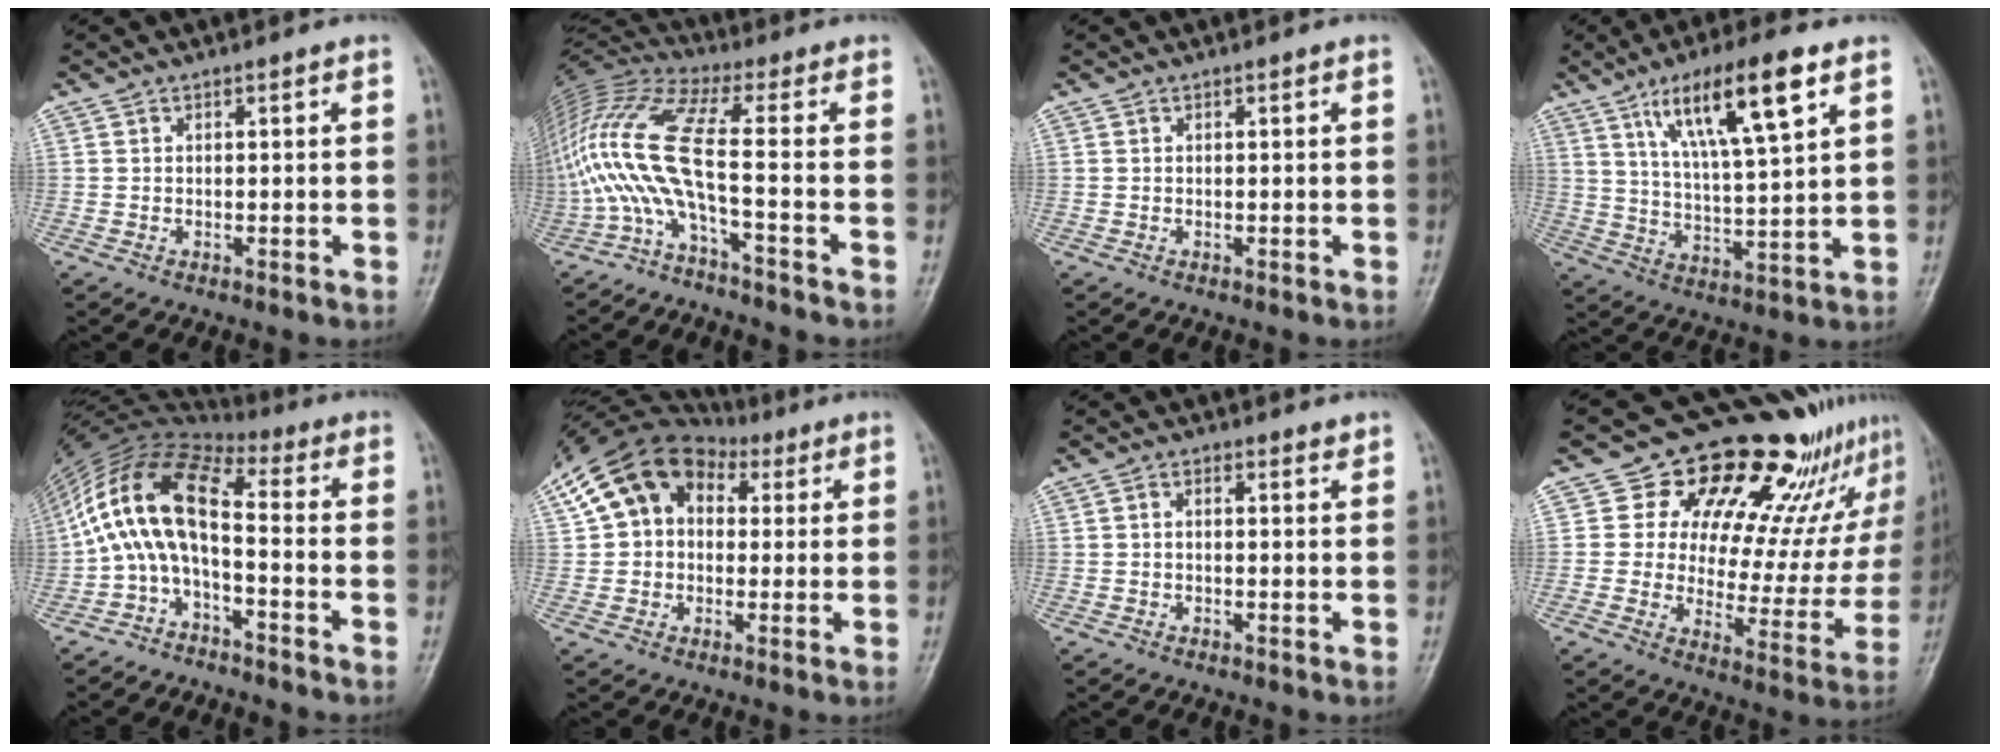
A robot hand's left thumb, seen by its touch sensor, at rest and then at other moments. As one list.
[{"total": 13.3, "force": [-4.5, 0.6, 12.5], "torque": [-0.306, 0.070, -0.095]}, {"total": 0.0}, {"total": 15.1, "force": [7.5, 3.2, 12.8], "torque": [-0.216, -0.022, 0.136]}, {"total": 13.3, "force": [-2.9, 5.9, 11.5], "torque": [-0.225, 0.074, -0.070]}, {"total": 15.6, "force": [5.0, 11.4, 9.4], "torque": [-0.166, 0.038, 0.081]}, {"total": 1.8, "force": [0.6, 1.1, 1.3], "torque": [-0.013, 0.005, 0.005]}, {"total": 22.3, "force": [15.1, 11.0, 12.3], "torque": [-0.111, -0.060, 0.197]}]